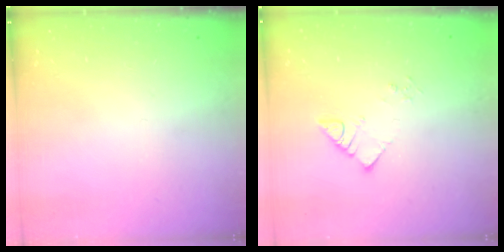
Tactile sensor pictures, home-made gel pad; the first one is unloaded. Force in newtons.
{"total": 2.8, "press": 2.8, "slide": 0.1}